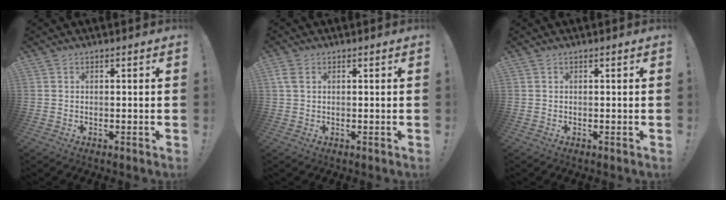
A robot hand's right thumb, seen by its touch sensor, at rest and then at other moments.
{"total": 2.7, "force": [1.1, 1.6, 1.9], "torque": [-0.031, 0.002, 0.021]}
{"total": 0.0}